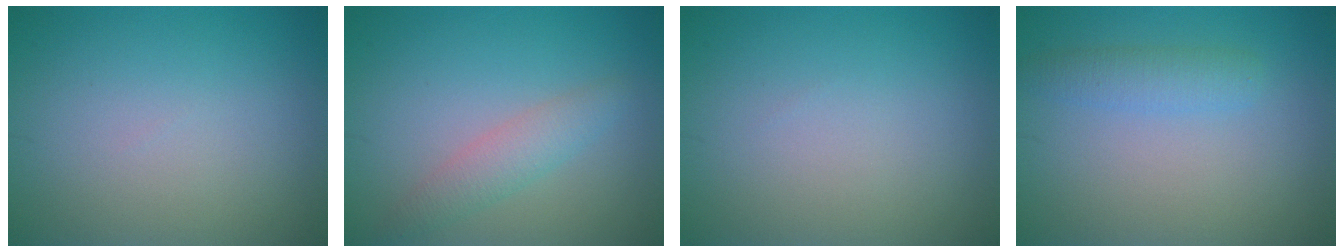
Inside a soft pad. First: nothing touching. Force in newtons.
{"total": 2.3, "press": 2.3, "slide": 0.0}
{"total": 0.0}
{"total": 2.2, "press": 2.2, "slide": 0.1}